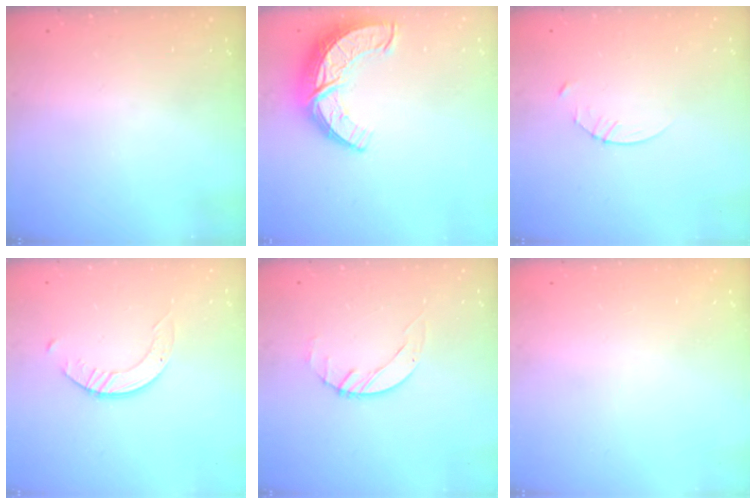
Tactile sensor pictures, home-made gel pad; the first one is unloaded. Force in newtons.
{"total": 11.9, "press": 11.9, "slide": 0.8}
{"total": 2.9, "press": 2.9, "slide": 0.4}
{"total": 2.5, "press": 2.5, "slide": 0.3}
{"total": 1.4, "press": 1.4, "slide": 0.2}
{"total": 0.0}